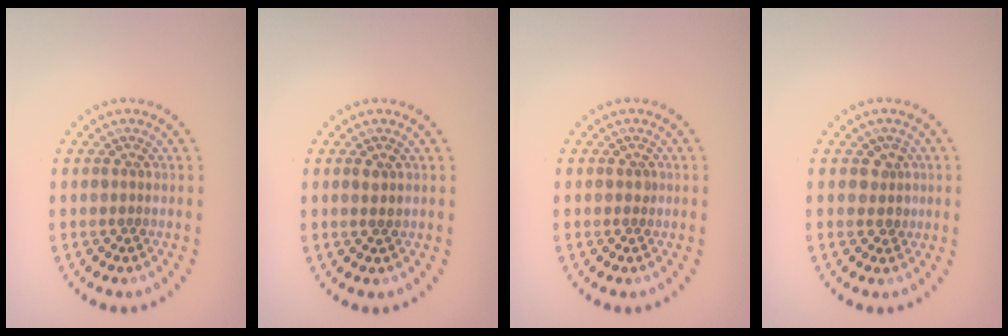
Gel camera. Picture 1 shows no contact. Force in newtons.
{"total": 0.9, "press": 0.9, "slide": 0.0}
{"total": 0.6, "press": 0.5, "slide": 0.3}
{"total": 1.4, "press": 1.3, "slide": 0.7}